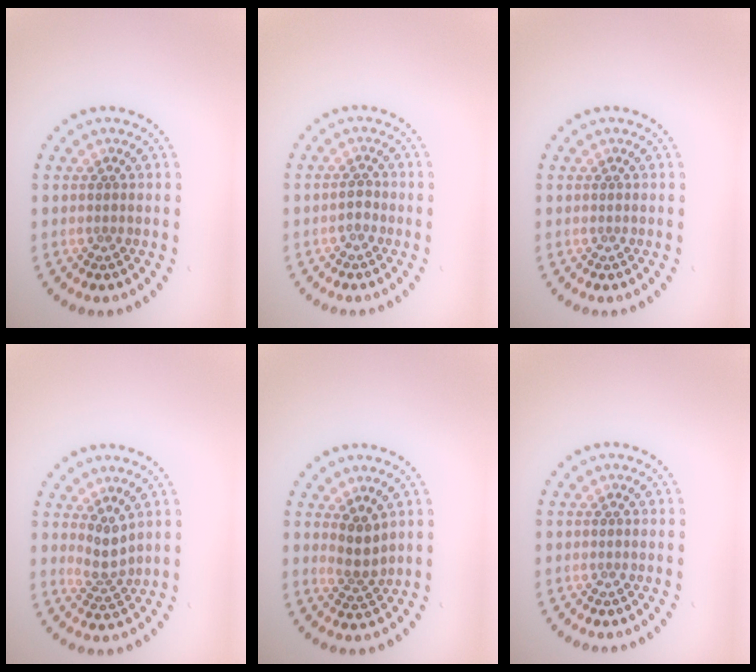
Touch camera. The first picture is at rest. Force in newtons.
{"total": 0.8, "press": 0.8, "slide": 0.2}
{"total": 0.0}
{"total": 2.1, "press": 1.4, "slide": 1.5}
{"total": 2.4, "press": 2.0, "slide": 1.4}
{"total": 0.0}